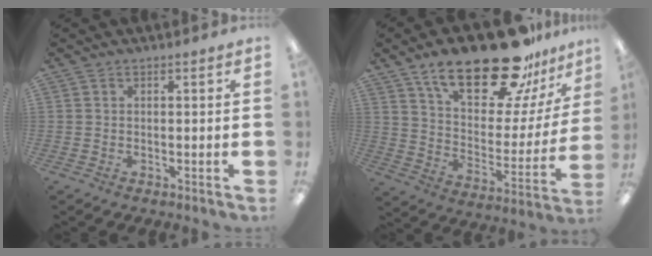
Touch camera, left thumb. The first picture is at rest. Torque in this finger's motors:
{"motor_torque": [2.91, 2.10, 1.66, -1.11, 0.43]}